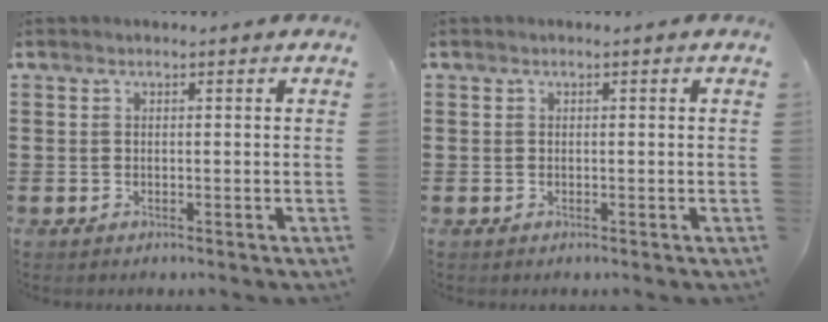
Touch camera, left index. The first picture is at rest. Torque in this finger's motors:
{"motor_torque": [-0.04, -0.04, 0.00, 0.00]}